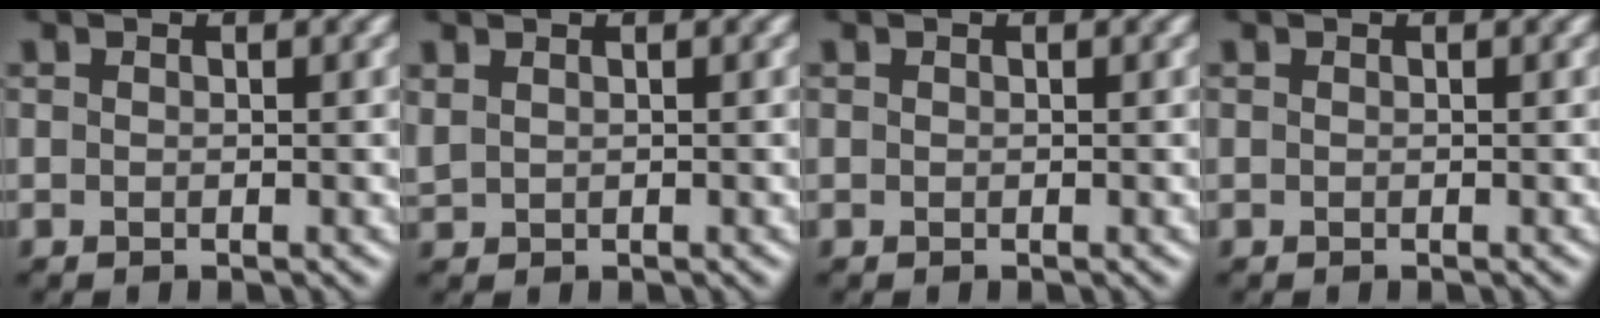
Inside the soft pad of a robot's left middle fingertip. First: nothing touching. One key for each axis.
{"total": 0.7, "fx": 0.5, "fy": 0.2, "fz": 0.3, "tx": -0.011, "ty": 0.001, "tz": 0.015}
{"total": 0.0}
{"total": 0.0}